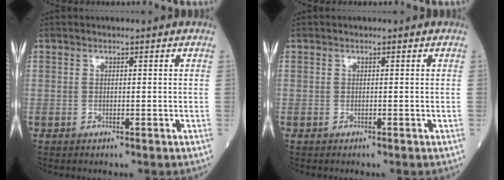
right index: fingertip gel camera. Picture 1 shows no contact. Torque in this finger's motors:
{"motor_torque": [0.14, 0.09, -0.01, 0.01]}